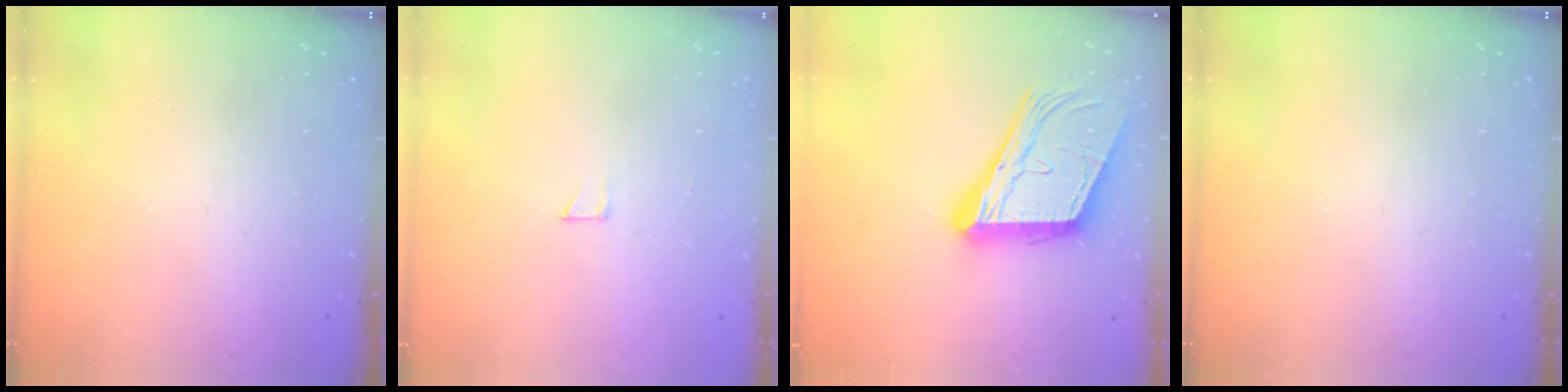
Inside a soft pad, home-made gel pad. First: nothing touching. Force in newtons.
{"total": 1.7, "press": 1.7, "slide": 0.1}
{"total": 19.0, "press": 18.8, "slide": 3.0}
{"total": 0.0}